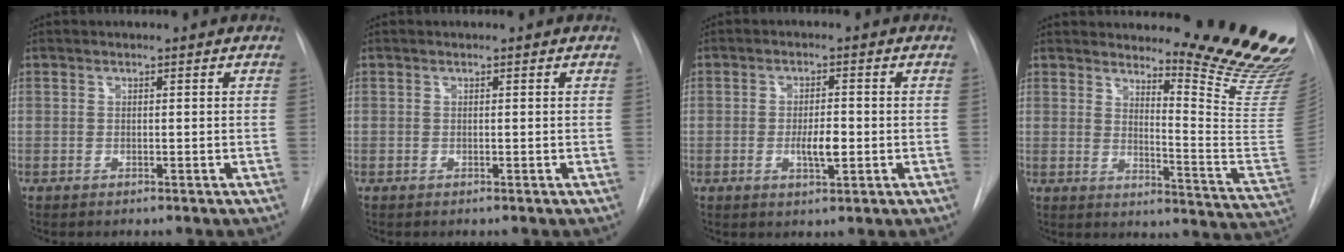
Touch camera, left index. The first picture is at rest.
{"total": 0.0}
{"total": 4.0, "force": [-0.8, 1.2, 3.7], "torque": [-0.063, -0.001, -0.010]}
{"total": 17.8, "force": [16.1, 0.2, 7.7], "torque": [-0.100, -0.149, 0.188]}